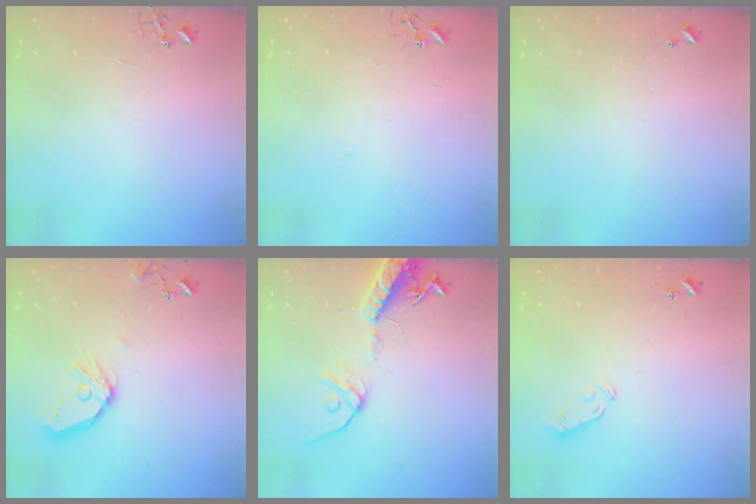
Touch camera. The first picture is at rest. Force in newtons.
{"total": 5.7, "press": 5.6, "slide": 0.7}
{"total": 4.1, "press": 4.1, "slide": 0.5}
{"total": 12.8, "press": 12.7, "slide": 1.8}
{"total": 15.4, "press": 15.0, "slide": 3.4}
{"total": 3.6, "press": 3.4, "slide": 0.9}